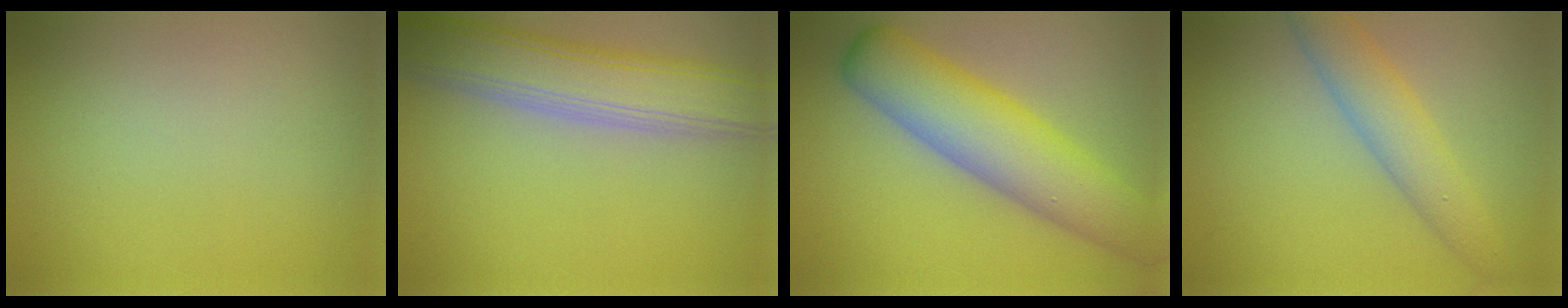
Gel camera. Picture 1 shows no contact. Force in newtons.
{"total": 7.7, "press": 7.7, "slide": 0.7}
{"total": 8.6, "press": 8.6, "slide": 0.3}
{"total": 4.4, "press": 4.4, "slide": 0.1}